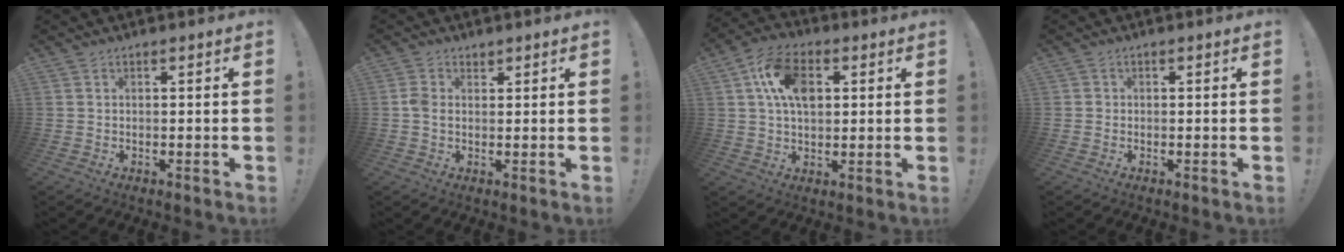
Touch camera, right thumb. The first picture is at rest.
{"total": 3.3, "force": [1.1, 2.4, 1.9], "torque": [-0.037, 0.000, 0.022]}
{"total": 13.1, "force": [3.7, 8.2, 9.5], "torque": [-0.160, 0.008, 0.070]}
{"total": 0.9, "force": [-0.2, 0.8, 0.1], "torque": [-0.009, 0.006, -0.001]}